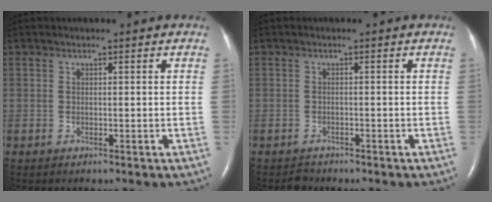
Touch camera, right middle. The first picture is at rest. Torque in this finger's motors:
{"motor_torque": [0.07, -0.05, -0.04, 0.00]}